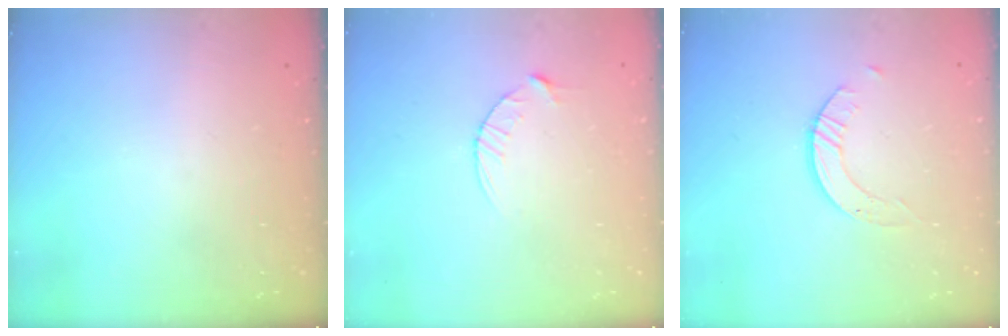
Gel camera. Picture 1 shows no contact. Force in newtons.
{"total": 3.6, "press": 3.5, "slide": 0.5}
{"total": 2.6, "press": 2.5, "slide": 0.3}